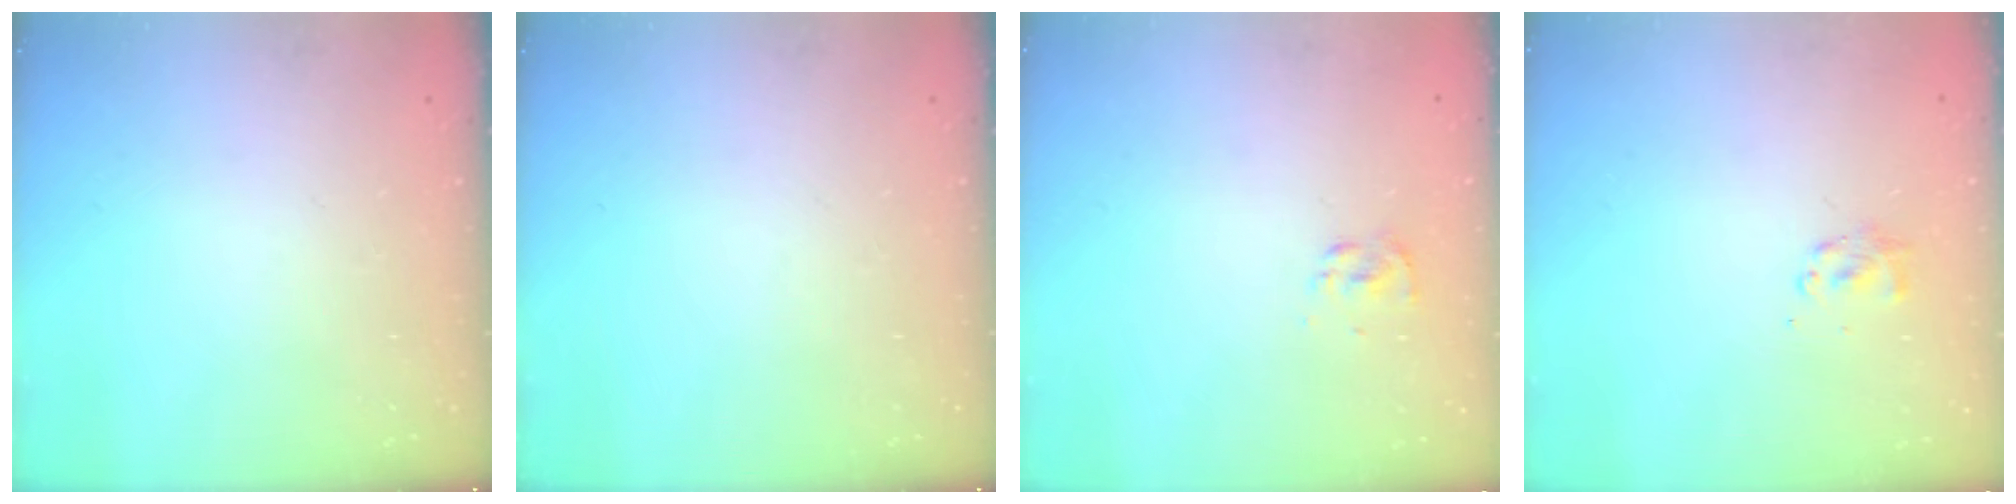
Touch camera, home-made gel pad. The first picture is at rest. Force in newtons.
{"total": 0.0}
{"total": 2.6, "press": 2.5, "slide": 0.8}
{"total": 2.8, "press": 2.7, "slide": 0.8}